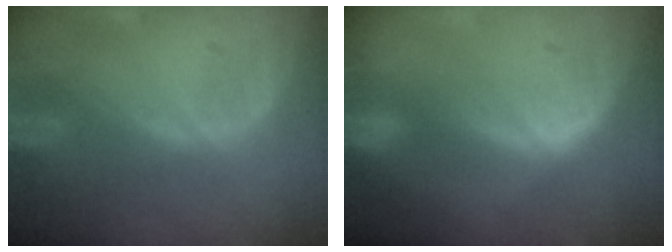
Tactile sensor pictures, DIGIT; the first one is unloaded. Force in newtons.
{"total": 2.5, "press": 2.0, "slide": 1.6}